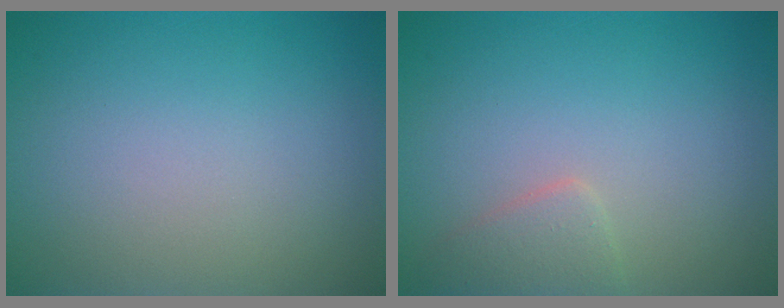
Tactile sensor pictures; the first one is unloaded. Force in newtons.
{"total": 1.8, "press": 1.8, "slide": 0.1}